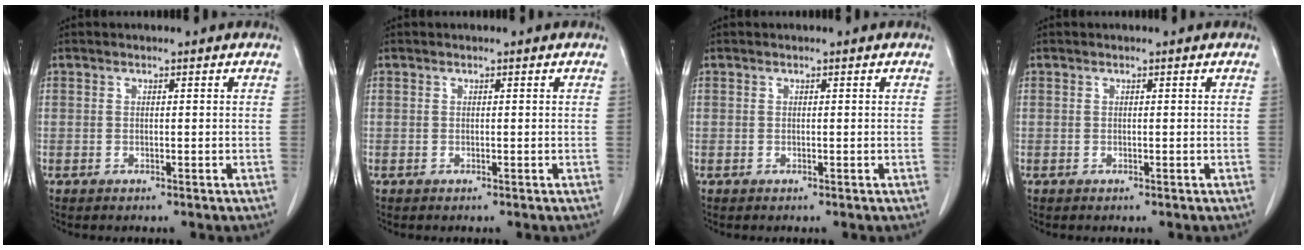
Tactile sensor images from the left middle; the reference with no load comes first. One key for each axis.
{"total": 0.0}
{"total": 0.0}
{"total": 0.0}